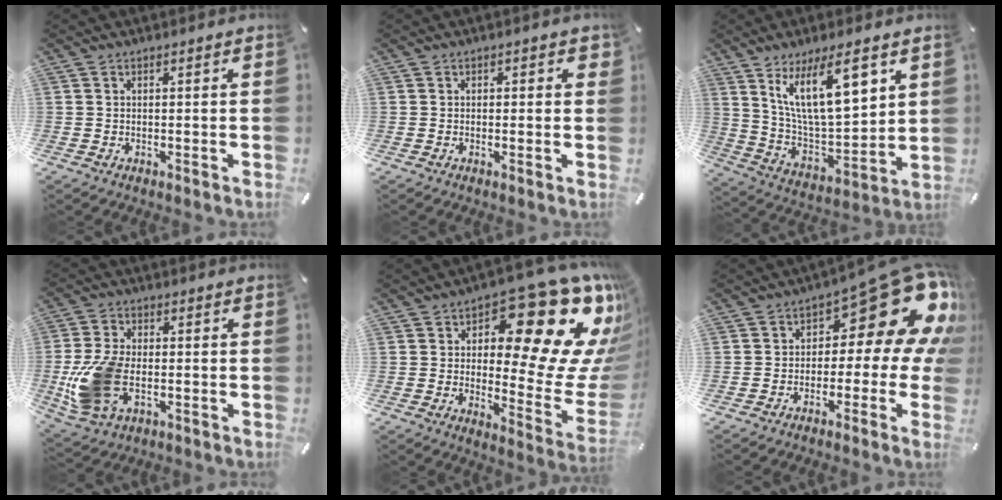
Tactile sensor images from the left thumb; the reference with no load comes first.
{"total": 0.9, "force": [0.1, 0.8, 0.5], "torque": [-0.001, 0.003, -0.001]}
{"total": 18.1, "force": [10.1, 7.5, 13.0], "torque": [-0.231, -0.036, 0.172]}
{"total": 12.7, "force": [-3.0, 7.9, 9.5], "torque": [-0.214, -0.001, -0.048]}
{"total": 24.9, "force": [13.1, 10.5, 18.4], "torque": [-0.226, -0.101, 0.207]}
{"total": 20.6, "force": [8.5, 9.6, 16.2], "torque": [-0.195, -0.055, 0.144]}